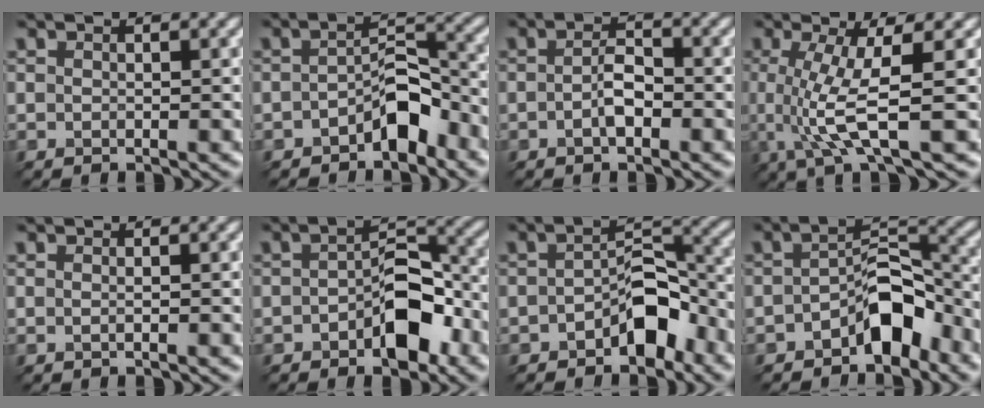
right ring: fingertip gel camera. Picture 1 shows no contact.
{"total": 3.5, "force": [-2.8, 0.9, 2.0], "torque": [-0.035, 0.022, -0.038]}
{"total": 1.3, "force": [-0.9, 0.0, 1.0], "torque": [-0.031, 0.010, -0.006]}
{"total": 5.1, "force": [-0.1, 0.5, 5.1], "torque": [-0.110, 0.004, 0.014]}
{"total": 0.8, "force": [0.3, 0.4, 0.6], "torque": [0.009, 0.003, -0.004]}
{"total": 5.0, "force": [-2.7, 2.1, 3.6], "torque": [-0.057, 0.019, -0.035]}
{"total": 4.3, "force": [-3.1, 1.6, 2.6], "torque": [-0.042, 0.022, -0.043]}
{"total": 4.7, "force": [-3.4, 1.6, 2.8], "torque": [-0.046, 0.021, -0.050]}